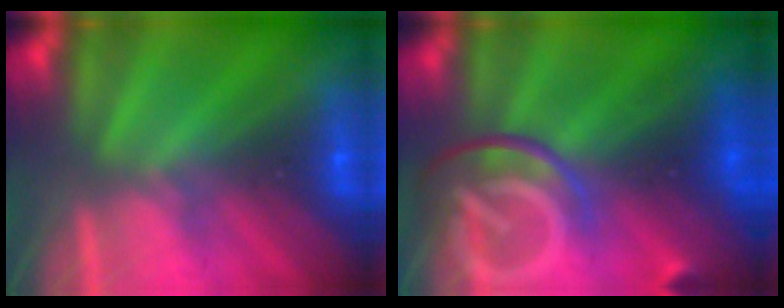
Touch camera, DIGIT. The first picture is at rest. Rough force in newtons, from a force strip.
{"total": 7.6}